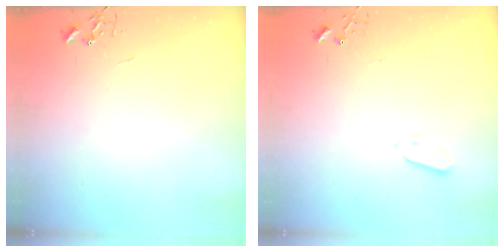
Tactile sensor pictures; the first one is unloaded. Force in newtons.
{"total": 2.5, "press": 2.5, "slide": 0.4}